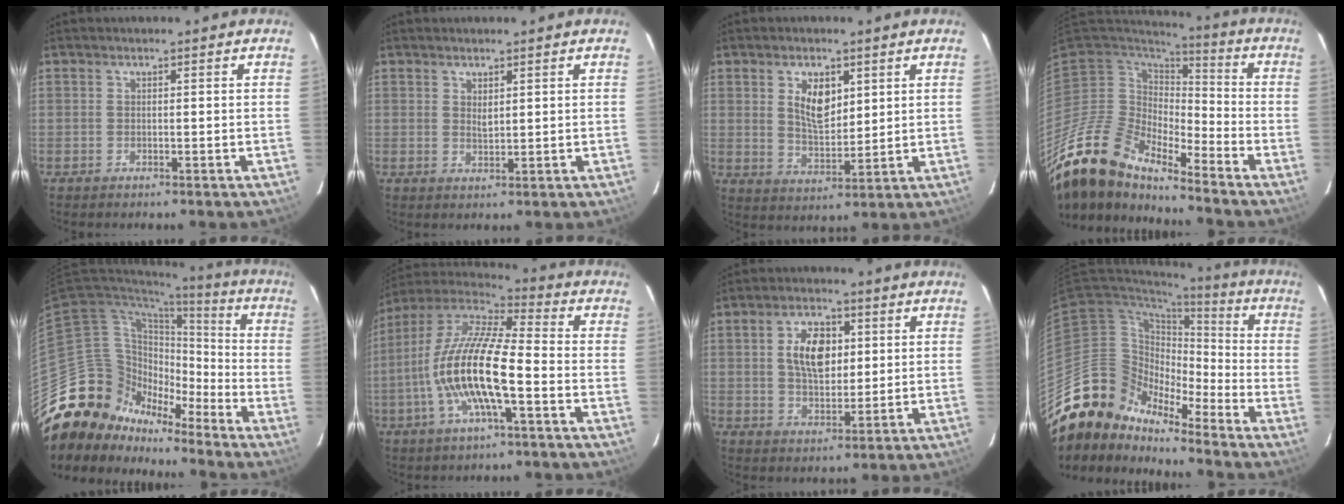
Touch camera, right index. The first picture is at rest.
{"total": 1.7, "force": [1.0, 0.8, 1.2], "torque": [-0.020, -0.001, 0.018]}
{"total": 7.3, "force": [2.8, 3.8, 5.5], "torque": [-0.095, 0.000, 0.058]}
{"total": 17.6, "force": [-15.6, 4.3, 7.1], "torque": [-0.136, -0.024, -0.305]}
{"total": 16.2, "force": [-12.1, 10.1, 3.8], "torque": [-0.077, 0.042, -0.213]}
{"total": 17.3, "force": [-4.5, 4.1, 16.2], "torque": [-0.304, -0.010, -0.092]}
{"total": 8.8, "force": [1.9, 5.1, 6.9], "torque": [-0.124, 0.014, 0.038]}
{"total": 13.9, "force": [-12.4, 5.9, 2.2], "torque": [-0.037, 0.033, -0.240]}